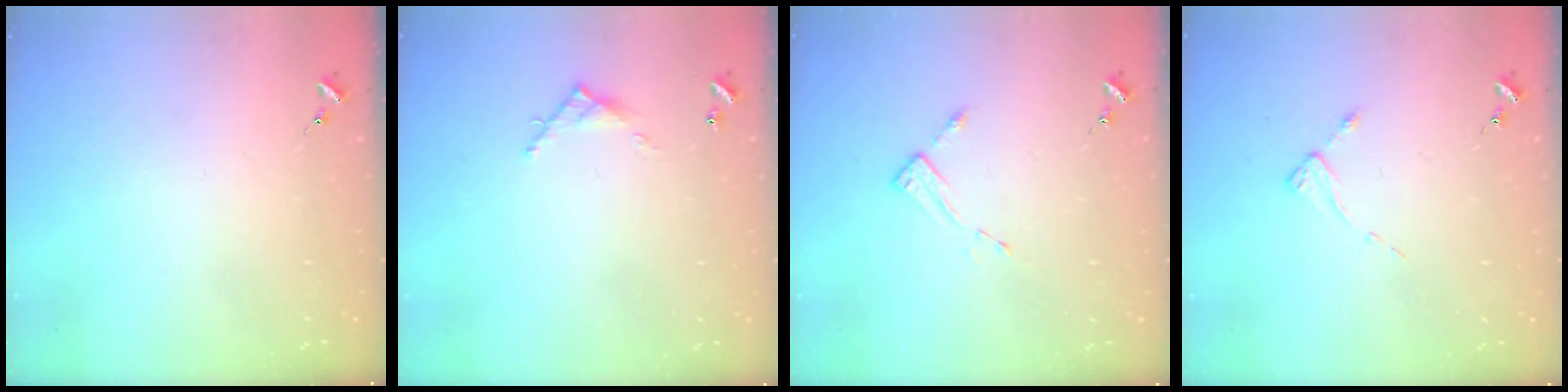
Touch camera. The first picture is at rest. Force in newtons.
{"total": 5.5, "press": 5.5, "slide": 0.3}
{"total": 2.6, "press": 2.6, "slide": 0.4}
{"total": 2.1, "press": 2.0, "slide": 0.4}